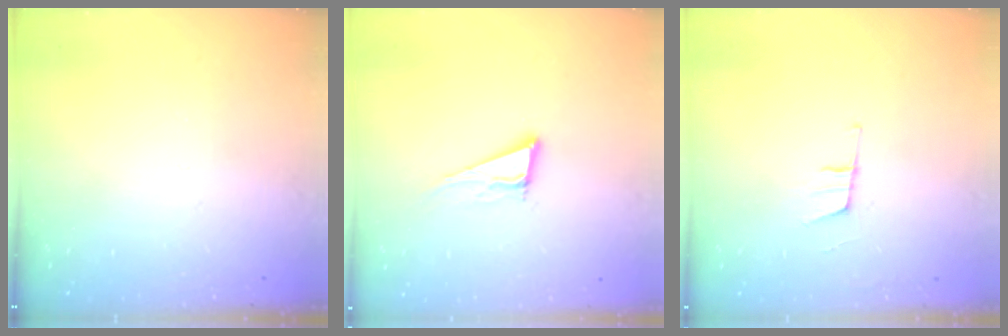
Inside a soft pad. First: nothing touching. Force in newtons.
{"total": 11.3, "press": 10.9, "slide": 3.3}
{"total": 7.7, "press": 7.2, "slide": 2.8}